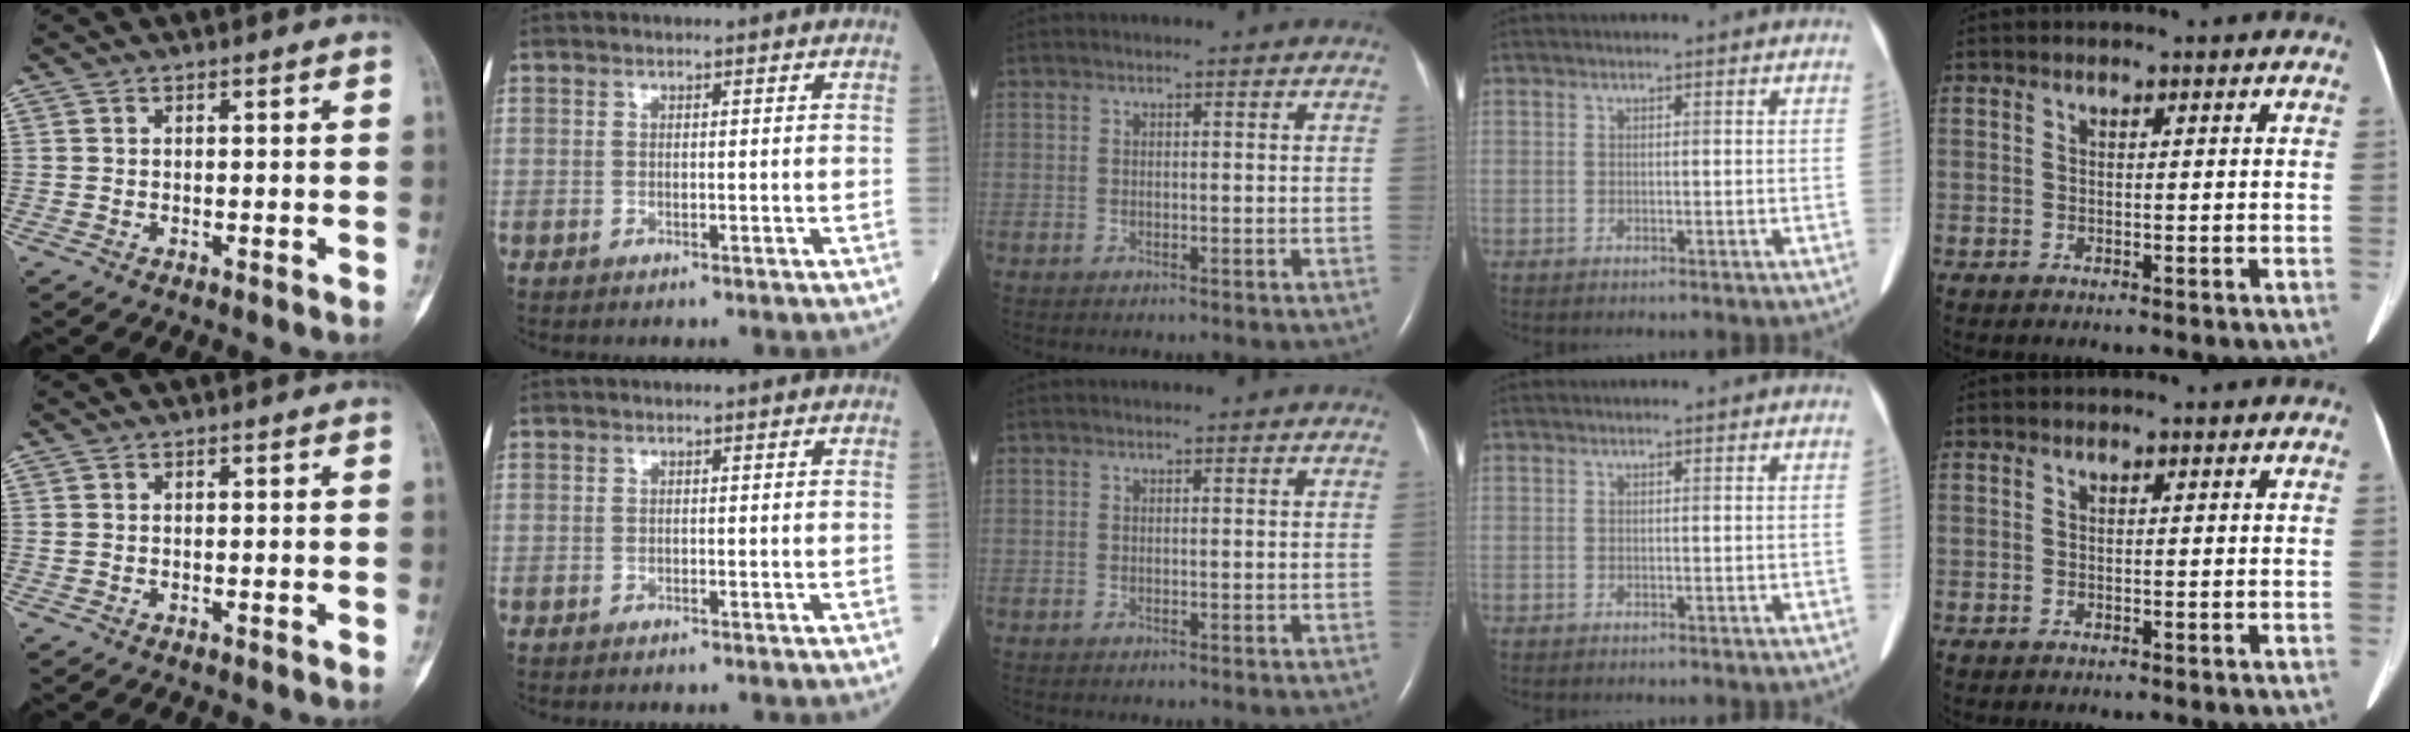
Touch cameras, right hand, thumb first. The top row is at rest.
{}